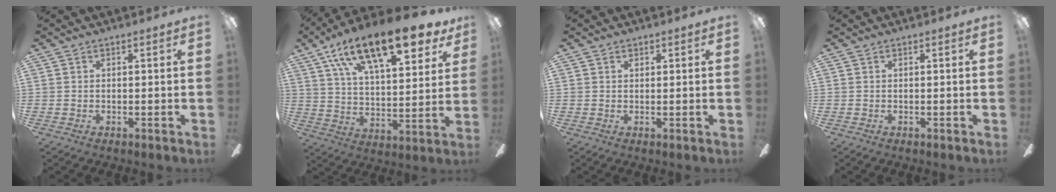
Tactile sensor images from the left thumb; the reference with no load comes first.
{"total": 21.0, "force": [13.9, 7.8, 13.7], "torque": [-0.224, -0.072, 0.232]}
{"total": 0.7, "force": [0.5, 0.5, 0.2], "torque": [-0.004, 0.001, 0.009]}
{"total": 0.0}